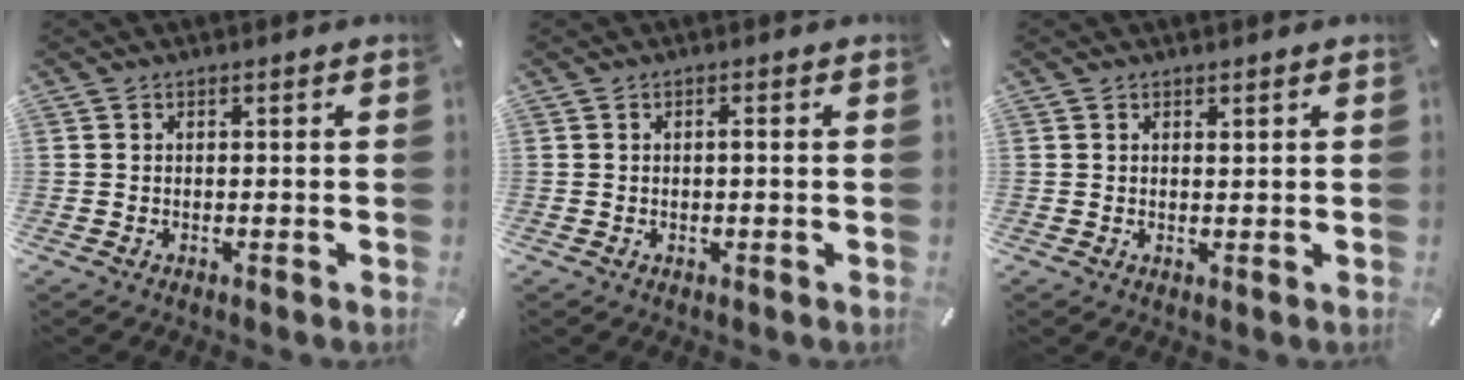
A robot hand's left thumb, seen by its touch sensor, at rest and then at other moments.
{"total": 1.1, "force": [0.1, 0.3, 1.0], "torque": [-0.019, 0.002, 0.001]}
{"total": 0.9, "force": [0.7, 0.4, 0.4], "torque": [-0.008, -0.001, 0.013]}